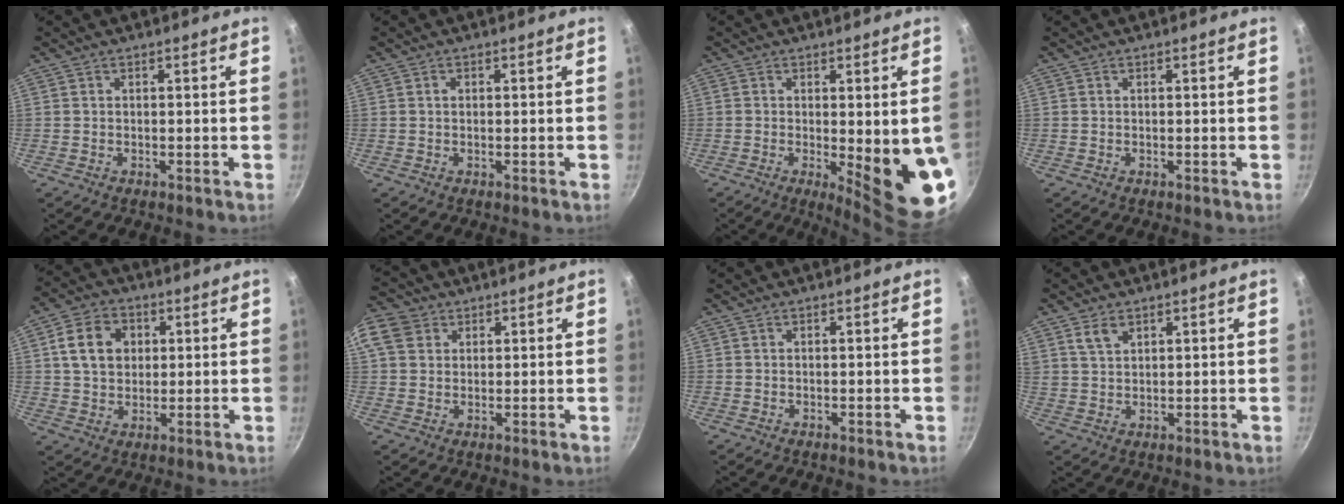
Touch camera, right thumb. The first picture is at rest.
{"total": 0.8, "force": [0.2, 0.7, 0.5], "torque": [-0.006, 0.005, 0.003]}
{"total": 12.7, "force": [-1.8, 3.0, 12.2], "torque": [-0.138, -0.024, -0.013]}
{"total": 0.0}
{"total": 9.8, "force": [2.4, 7.7, 5.6], "torque": [-0.083, 0.008, 0.034]}
{"total": 9.1, "force": [3.4, 7.3, 4.1], "torque": [-0.079, 0.008, 0.055]}
{"total": 0.0}
{"total": 3.9, "force": [2.3, 2.2, 2.3], "torque": [-0.037, -0.004, 0.048]}